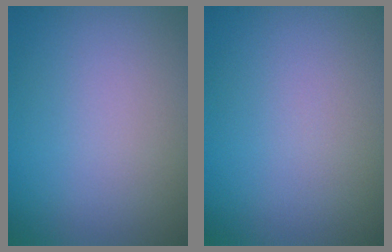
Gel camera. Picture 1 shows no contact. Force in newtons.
{"total": 0.0}